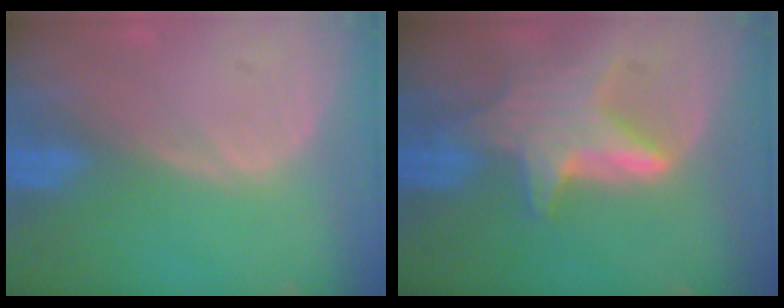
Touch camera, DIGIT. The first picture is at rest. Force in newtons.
{"total": 6.6, "press": 6.6, "slide": 0.2}